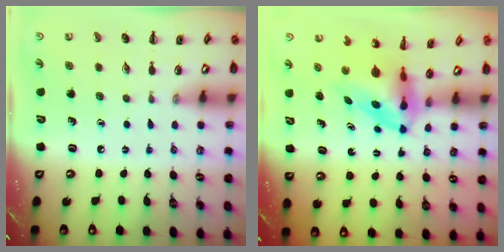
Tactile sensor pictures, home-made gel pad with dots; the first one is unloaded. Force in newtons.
{"total": 4.7, "press": 4.5, "slide": 1.2}